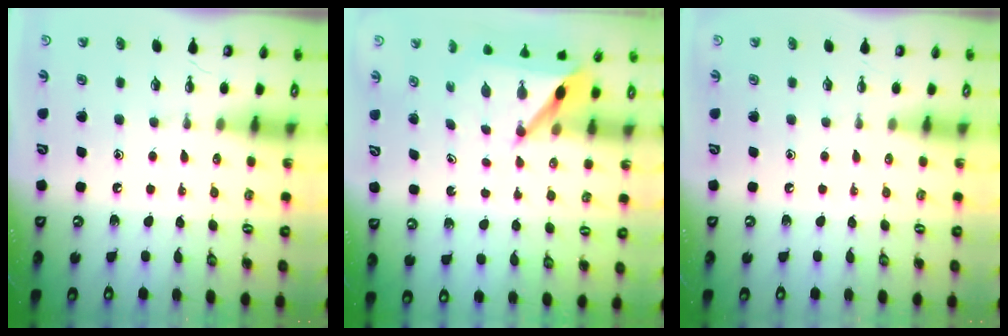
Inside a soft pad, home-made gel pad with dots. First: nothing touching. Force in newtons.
{"total": 6.0, "press": 6.0, "slide": 0.4}
{"total": 0.0}